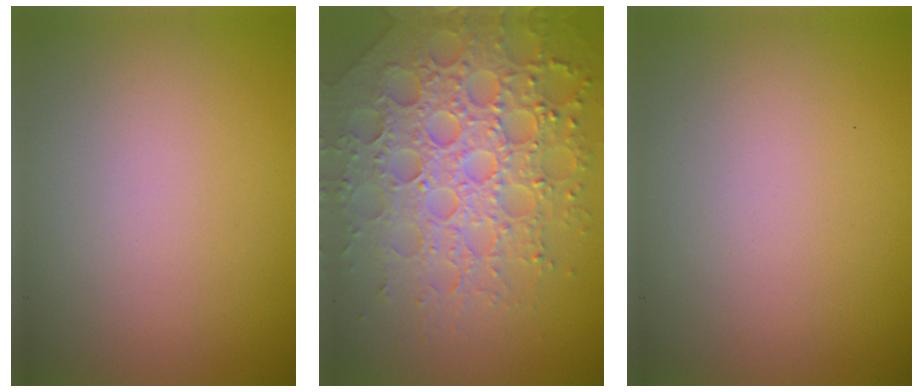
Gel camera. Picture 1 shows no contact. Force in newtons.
{"total": 7.3, "press": 7.2, "slide": 1.6}
{"total": 0.0}